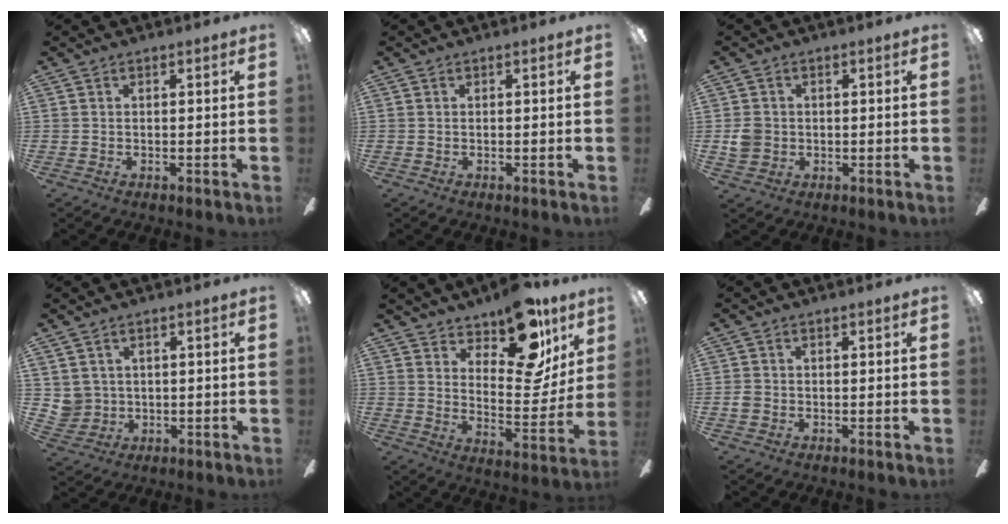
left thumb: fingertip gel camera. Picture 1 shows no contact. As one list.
[{"total": 0.0}, {"total": 2.9, "force": [-0.2, 2.7, 1.0], "torque": [-0.011, 0.003, -0.004]}, {"total": 4.0, "force": [1.9, 3.5, 0.1], "torque": [-0.019, -0.001, 0.039]}, {"total": 16.8, "force": [12.2, 7.2, 8.9], "torque": [-0.127, -0.088, 0.211]}, {"total": 1.5, "force": [-0.4, 1.3, 0.7], "torque": [-0.012, 0.004, -0.008]}]